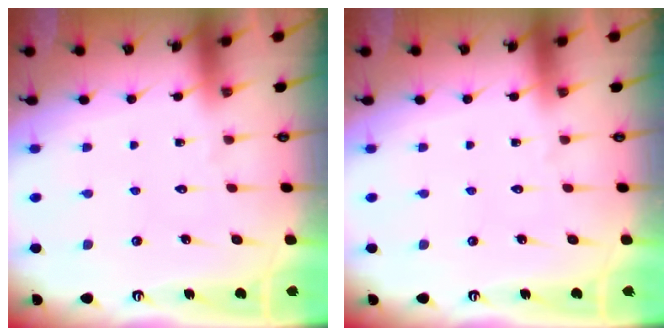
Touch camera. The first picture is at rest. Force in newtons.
{"total": 0.0}